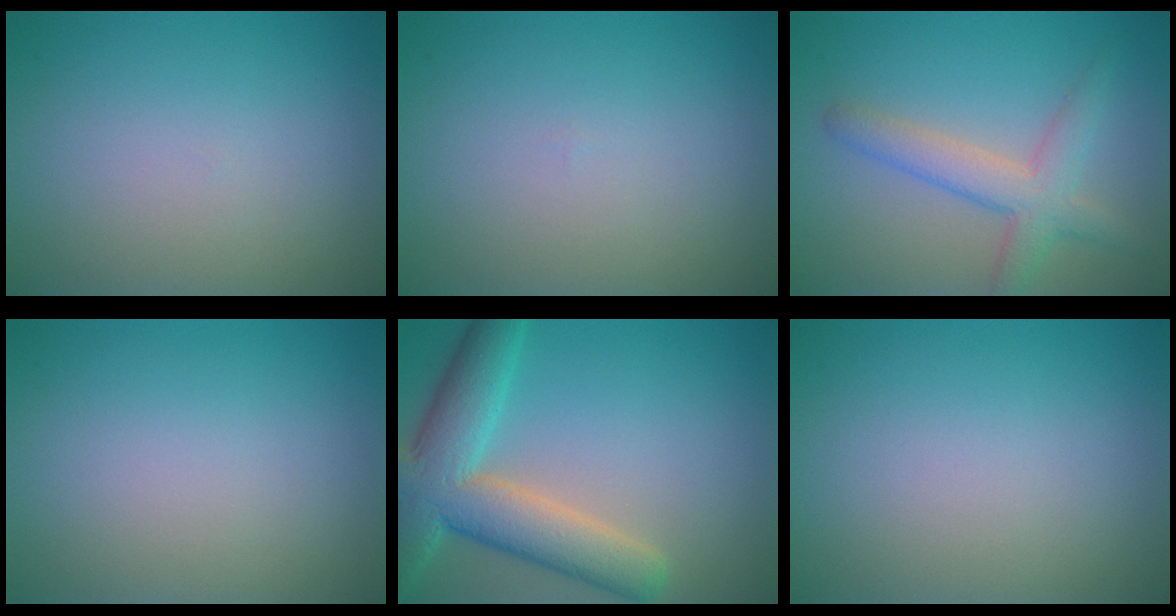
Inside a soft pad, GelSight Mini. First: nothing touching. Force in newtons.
{"total": 0.0}
{"total": 3.9, "press": 3.9, "slide": 0.1}
{"total": 0.0}
{"total": 8.5, "press": 8.4, "slide": 0.6}
{"total": 0.0}